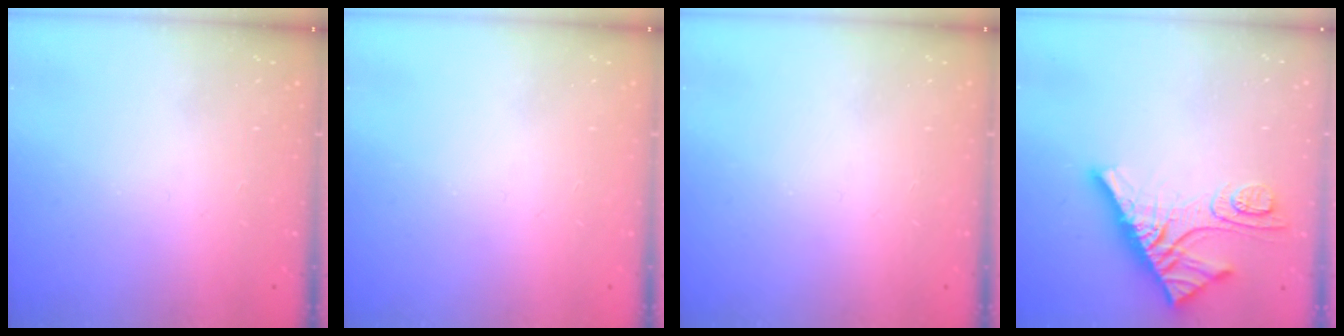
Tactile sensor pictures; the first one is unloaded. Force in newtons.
{"total": 0.0}
{"total": 0.0}
{"total": 13.5, "press": 13.4, "slide": 1.3}